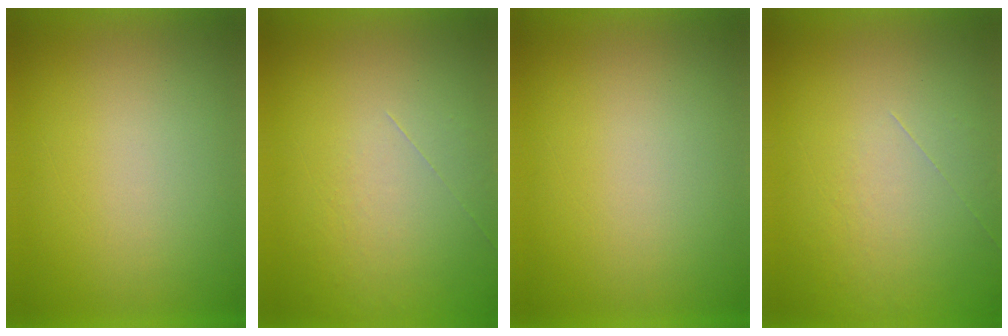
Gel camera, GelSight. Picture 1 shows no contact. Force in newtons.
{"total": 1.2}
{"total": 0.0}
{"total": 1.1}